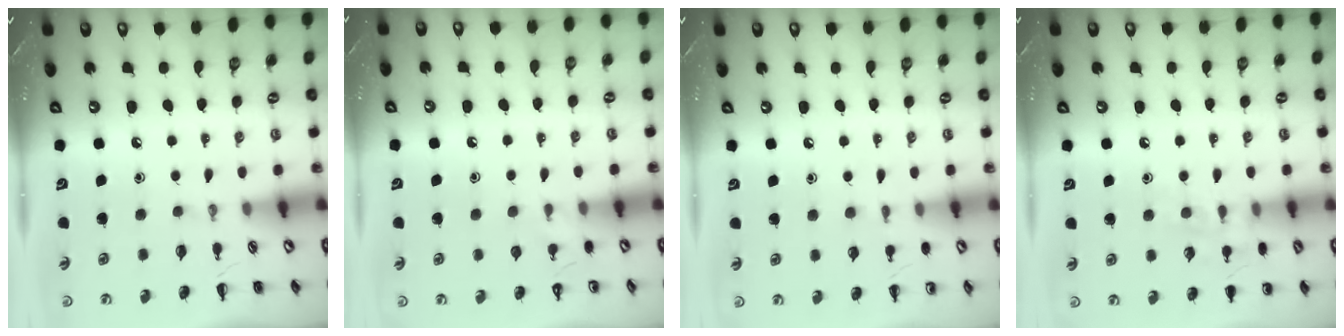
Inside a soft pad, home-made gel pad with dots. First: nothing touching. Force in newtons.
{"total": 3.5, "press": 3.3, "slide": 1.3}
{"total": 3.7, "press": 3.5, "slide": 1.2}
{"total": 8.0, "press": 7.9, "slide": 1.2}